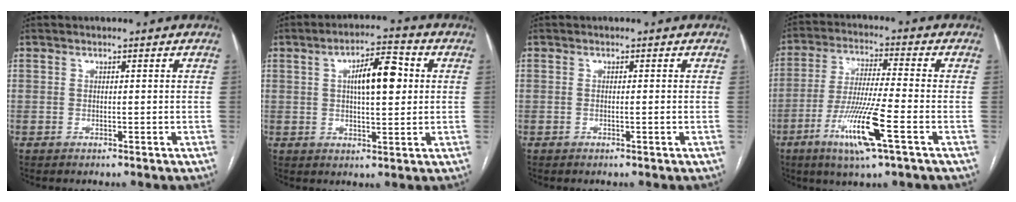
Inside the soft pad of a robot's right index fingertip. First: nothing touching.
{"total": 8.5, "force": [1.7, 2.6, 8.0], "torque": [-0.130, 0.020, 0.026]}
{"total": 0.5, "force": [-0.2, 0.0, 0.5], "torque": [-0.009, 0.001, -0.003]}
{"total": 12.0, "force": [-5.2, 0.0, 10.8], "torque": [-0.216, -0.019, -0.097]}